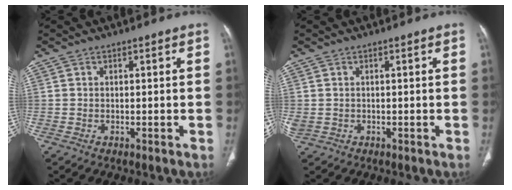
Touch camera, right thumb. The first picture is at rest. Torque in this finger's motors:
{"motor_torque": [-0.29, 1.10, 1.10, -0.12, 0.36]}